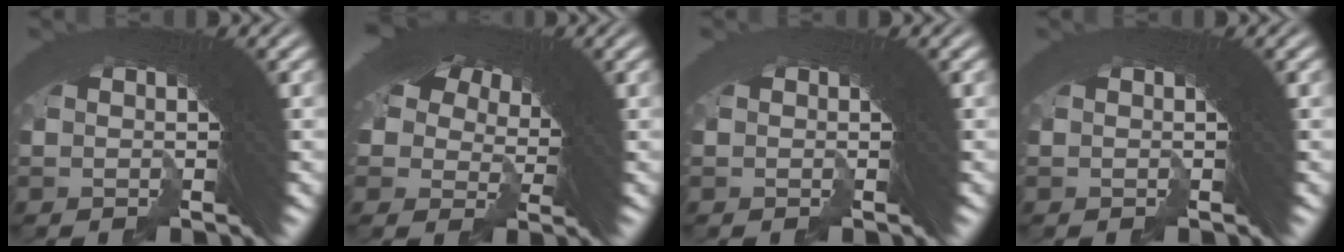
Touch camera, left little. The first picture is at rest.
{"total": 6.6, "force": [0.6, 5.8, 2.9], "torque": [-0.069, -0.017, 0.016]}
{"total": 0.7, "force": [-0.4, 0.5, -0.3], "torque": [0.007, -0.003, -0.008]}
{"total": 0.0}